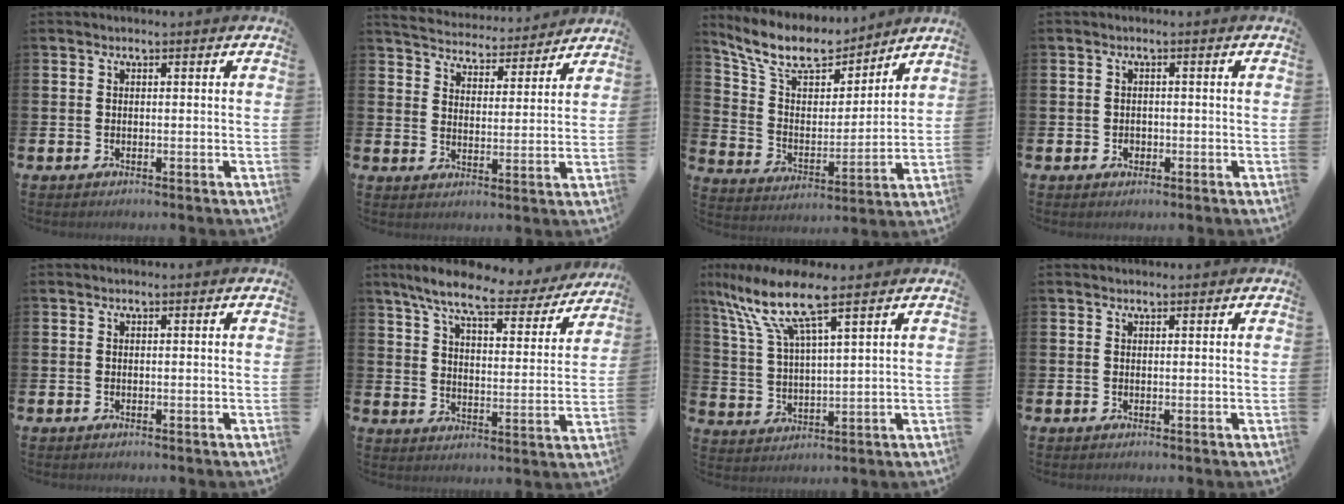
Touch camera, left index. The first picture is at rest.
{"total": 5.1, "force": [5.0, 1.1, 0.1], "torque": [-0.023, -0.043, 0.086]}
{"total": 10.6, "force": [9.3, 3.4, 3.7], "torque": [-0.122, -0.050, 0.170]}
{"total": 1.2, "force": [-0.3, 1.0, 0.5], "torque": [-0.010, 0.007, -0.008]}
{"total": 0.0}
{"total": 8.8, "force": [7.6, 1.5, 4.1], "torque": [-0.105, -0.041, 0.129]}
{"total": 9.6, "force": [7.4, 1.5, 6.0], "torque": [-0.145, -0.026, 0.128]}
{"total": 0.5, "force": [0.5, 0.1, 0.1], "torque": [0.008, -0.003, 0.007]}